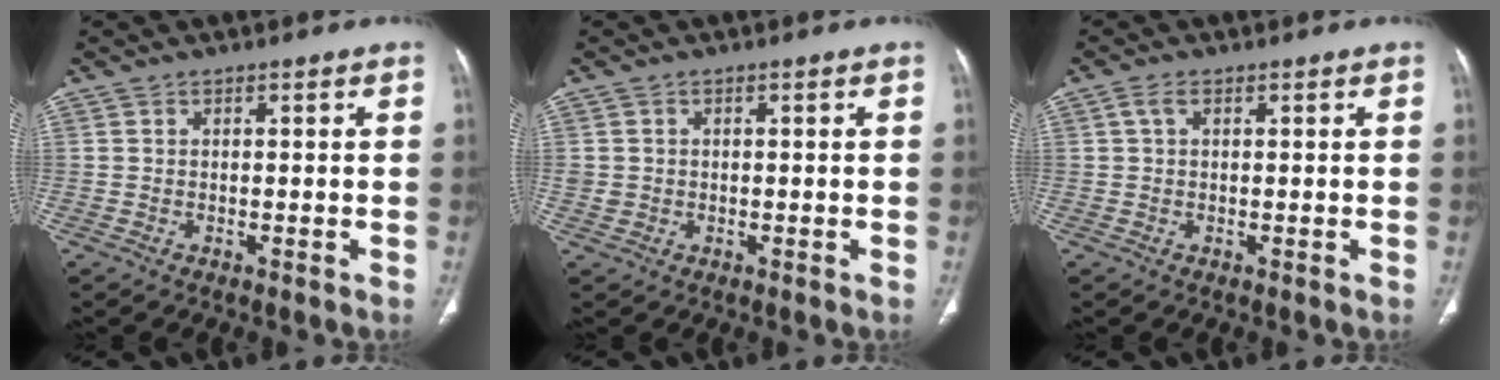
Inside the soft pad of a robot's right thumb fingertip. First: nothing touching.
{"total": 1.7, "force": [0.1, 1.6, 0.6], "torque": [-0.004, 0.002, 0.007]}
{"total": 1.7, "force": [0.6, 1.0, 1.3], "torque": [-0.030, 0.010, 0.014]}